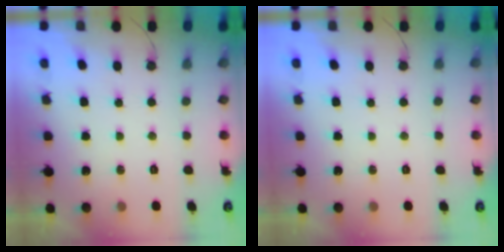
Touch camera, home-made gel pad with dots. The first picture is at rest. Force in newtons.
{"total": 0.0}